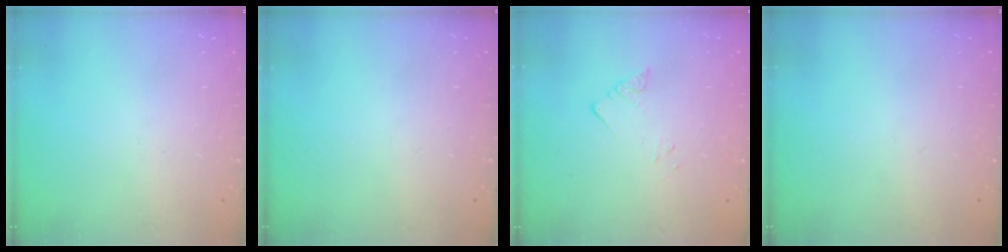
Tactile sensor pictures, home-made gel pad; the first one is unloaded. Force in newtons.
{"total": 0.0}
{"total": 2.9, "press": 2.9, "slide": 0.4}
{"total": 0.0}